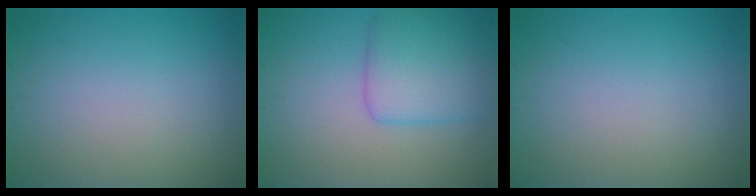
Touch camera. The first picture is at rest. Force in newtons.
{"total": 4.5, "press": 4.5, "slide": 0.1}
{"total": 0.0}